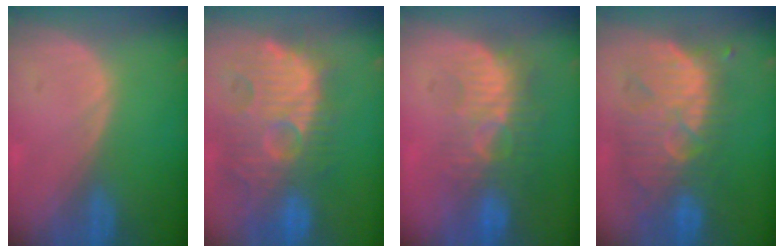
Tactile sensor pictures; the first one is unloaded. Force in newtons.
{"total": 13.4, "press": 12.4, "slide": 5.0}
{"total": 9.1, "press": 8.4, "slide": 3.7}
{"total": 11.0, "press": 10.5, "slide": 3.0}